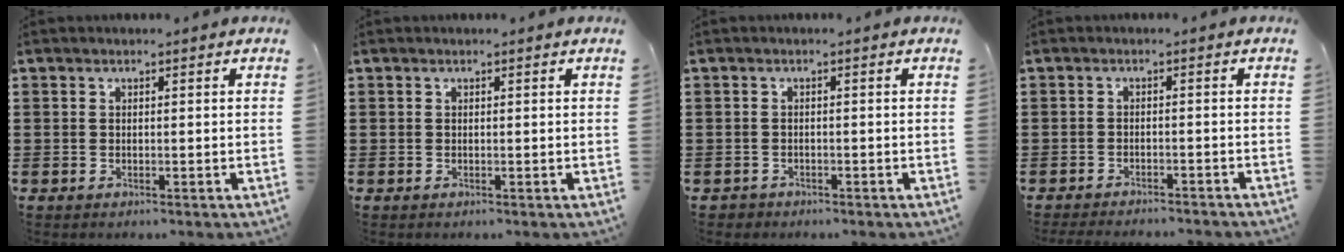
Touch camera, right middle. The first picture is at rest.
{"total": 0.0}
{"total": 0.8, "force": [-0.7, 0.4, -0.1], "torque": [0.000, 0.002, -0.016]}
{"total": 2.3, "force": [-2.3, -0.1, 0.2], "torque": [-0.006, -0.001, -0.047]}